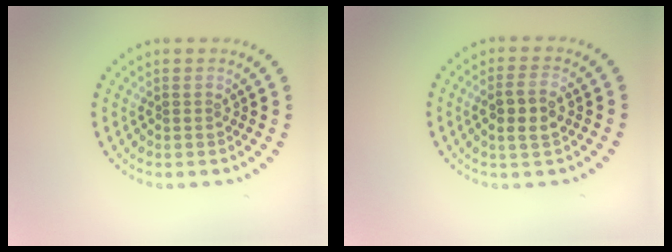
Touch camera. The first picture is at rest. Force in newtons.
{"total": 2.9, "press": 2.8, "slide": 0.7}